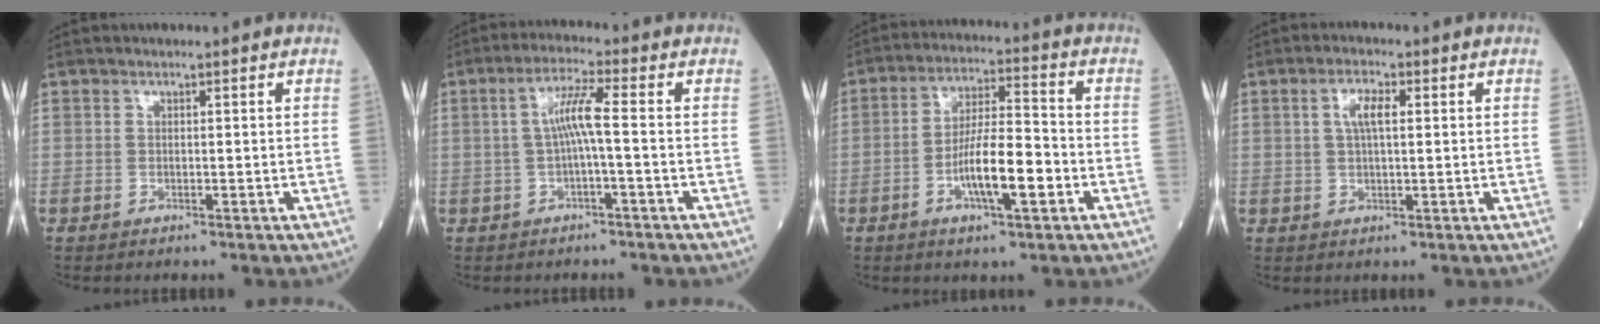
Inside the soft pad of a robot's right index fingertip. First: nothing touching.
{"total": 5.0, "force": [-0.2, 0.0, 5.0], "torque": [-0.096, 0.016, -0.001]}
{"total": 10.0, "force": [-3.2, 1.8, 9.4], "torque": [-0.171, 0.005, -0.057]}
{"total": 3.8, "force": [1.0, 1.1, 3.5], "torque": [-0.070, 0.008, 0.019]}